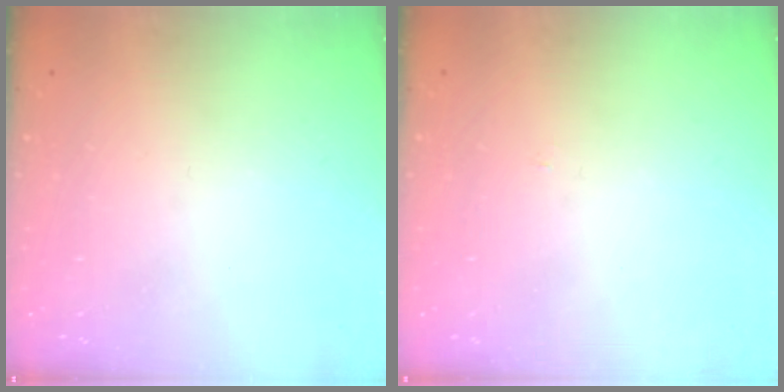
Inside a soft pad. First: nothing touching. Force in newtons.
{"total": 2.2, "press": 2.2, "slide": 0.3}